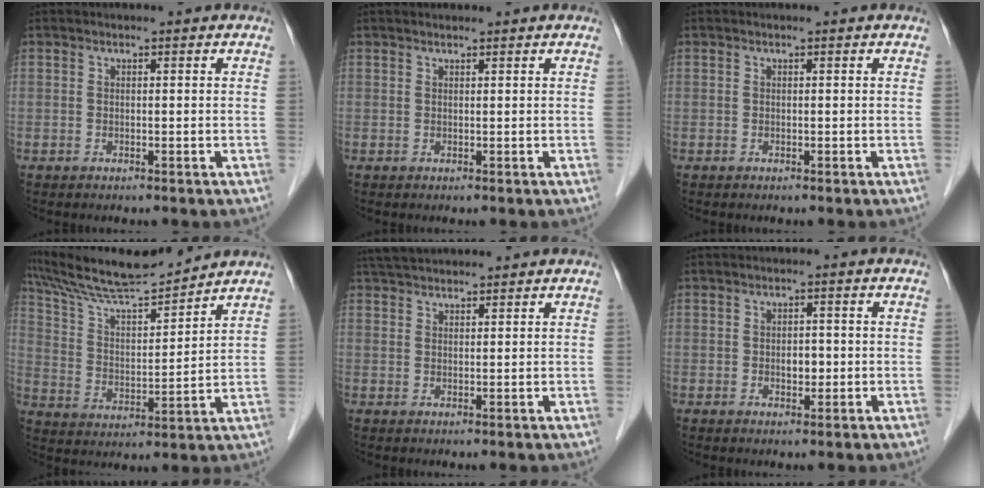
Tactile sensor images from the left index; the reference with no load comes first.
{"total": 1.3, "force": [1.3, 0.1, 0.3], "torque": [-0.006, 0.016, 0.024]}
{"total": 0.0}
{"total": 13.5, "force": [12.7, 0.6, 4.4], "torque": [-0.091, 0.005, 0.231]}
{"total": 6.2, "force": [5.7, 1.1, 2.2], "torque": [-0.038, 0.038, 0.100]}
{"total": 1.9, "force": [-0.3, 1.1, 1.4], "torque": [-0.021, 0.000, -0.002]}